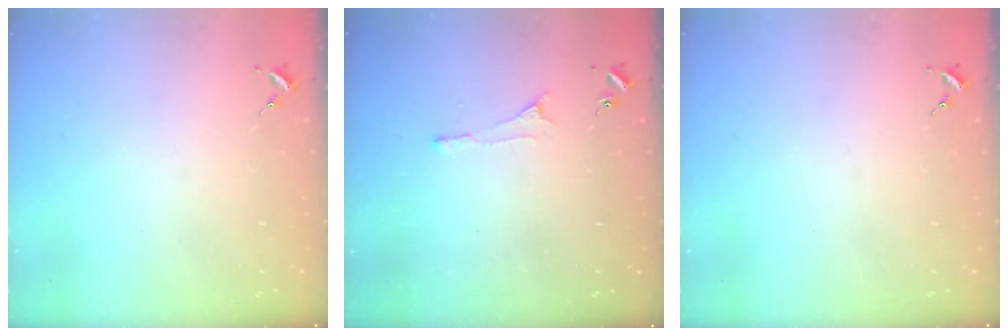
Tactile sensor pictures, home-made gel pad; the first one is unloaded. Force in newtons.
{"total": 4.1, "press": 4.1, "slide": 0.6}
{"total": 0.0}